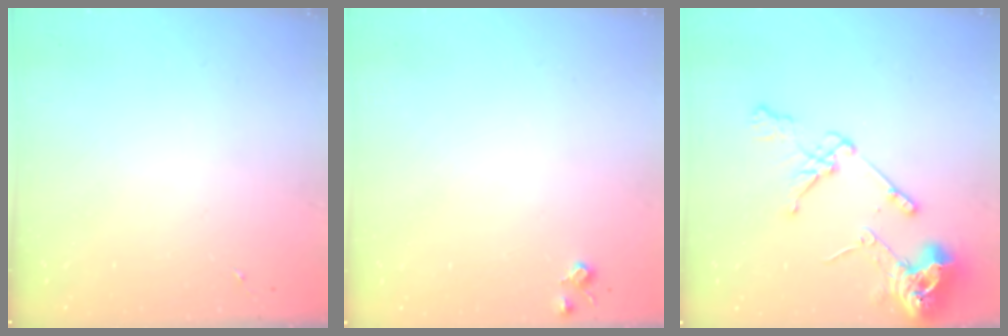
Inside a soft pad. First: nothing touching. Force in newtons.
{"total": 5.7, "press": 5.6, "slide": 0.9}
{"total": 15.7, "press": 15.6, "slide": 2.0}